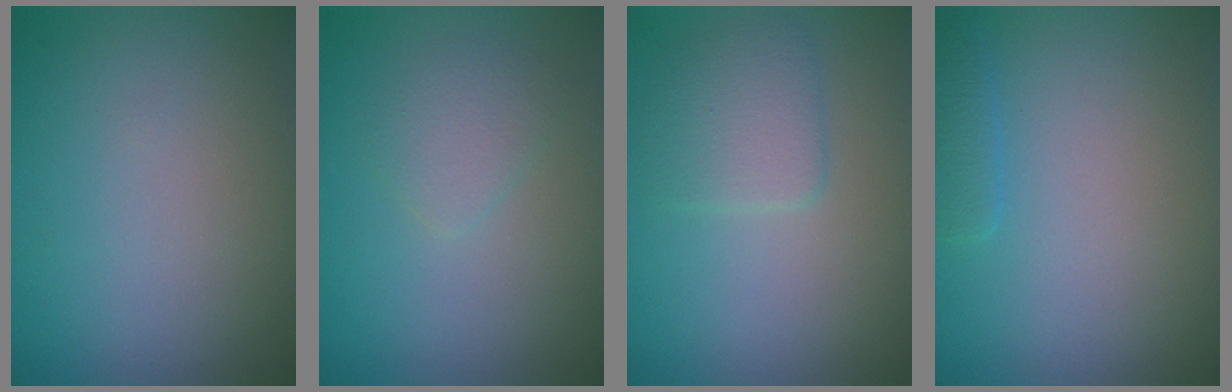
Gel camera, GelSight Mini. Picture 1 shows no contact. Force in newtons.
{"total": 1.7, "press": 1.7, "slide": 0.1}
{"total": 2.5, "press": 2.5, "slide": 0.1}
{"total": 1.4, "press": 1.4, "slide": 0.2}